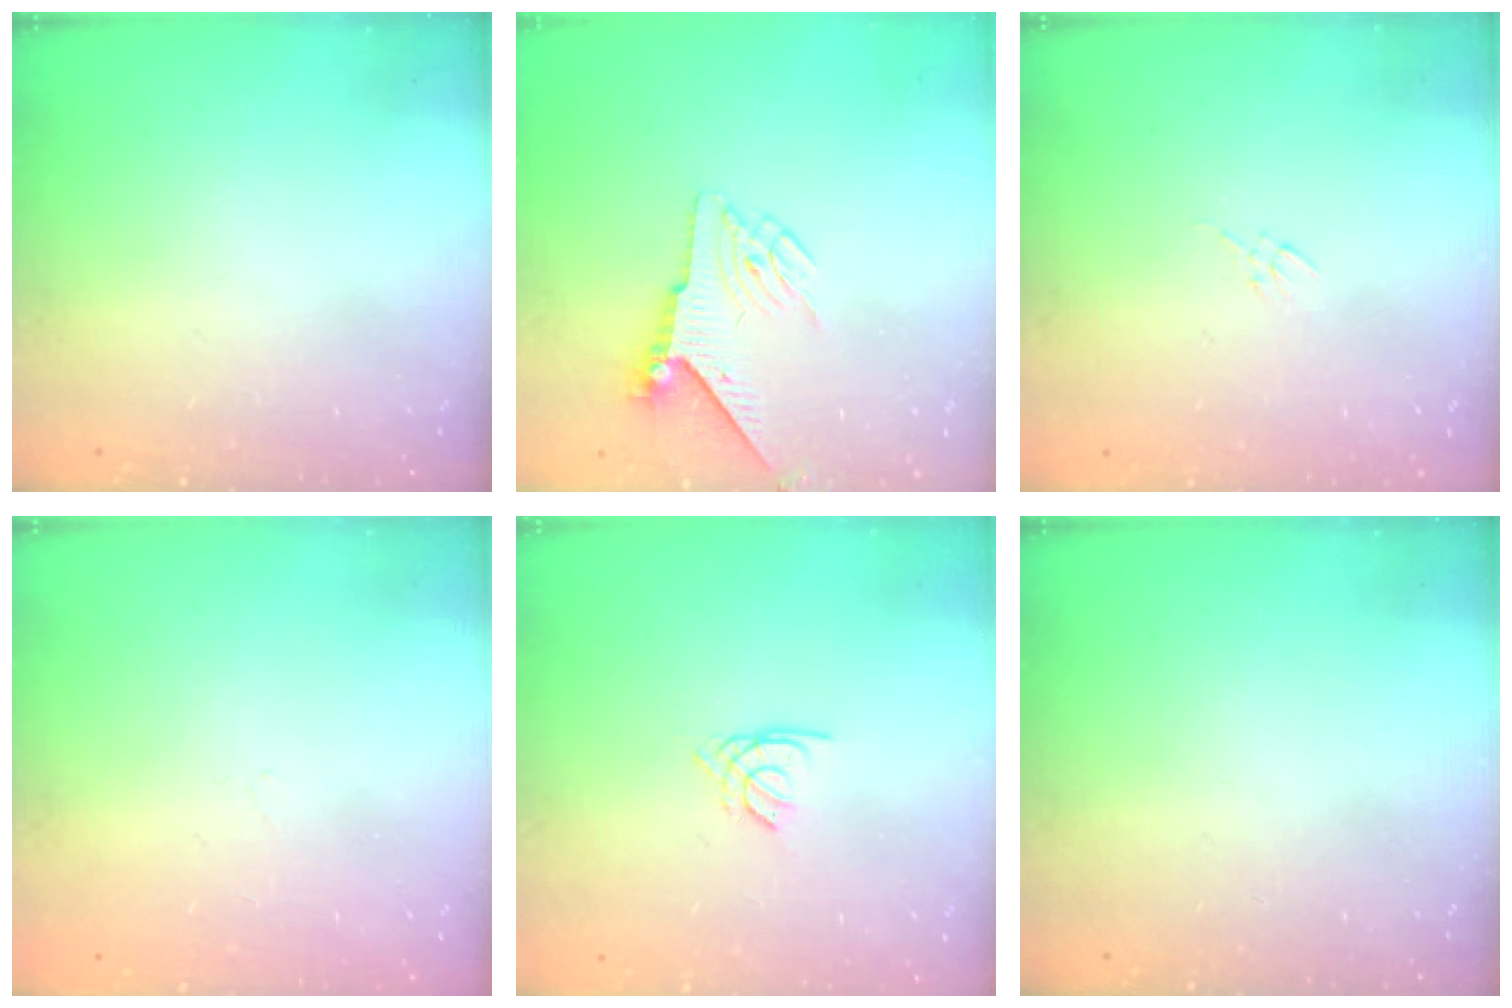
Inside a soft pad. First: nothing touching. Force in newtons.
{"total": 6.0, "press": 5.9, "slide": 1.0}
{"total": 2.7, "press": 2.7, "slide": 0.5}
{"total": 0.9, "press": 0.9, "slide": 0.2}
{"total": 1.4, "press": 1.4, "slide": 0.3}
{"total": 0.0}